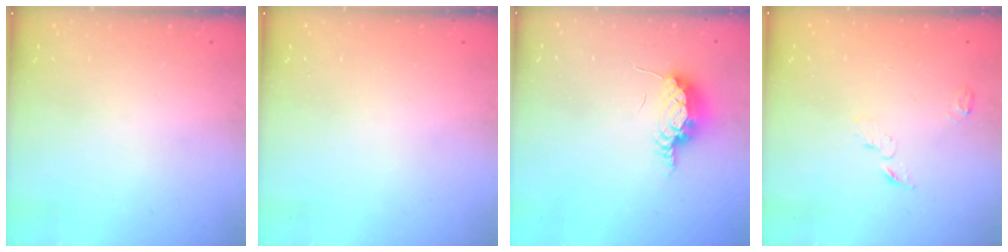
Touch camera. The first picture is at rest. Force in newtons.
{"total": 0.0}
{"total": 7.8, "press": 7.5, "slide": 1.9}
{"total": 3.4, "press": 3.4, "slide": 0.4}